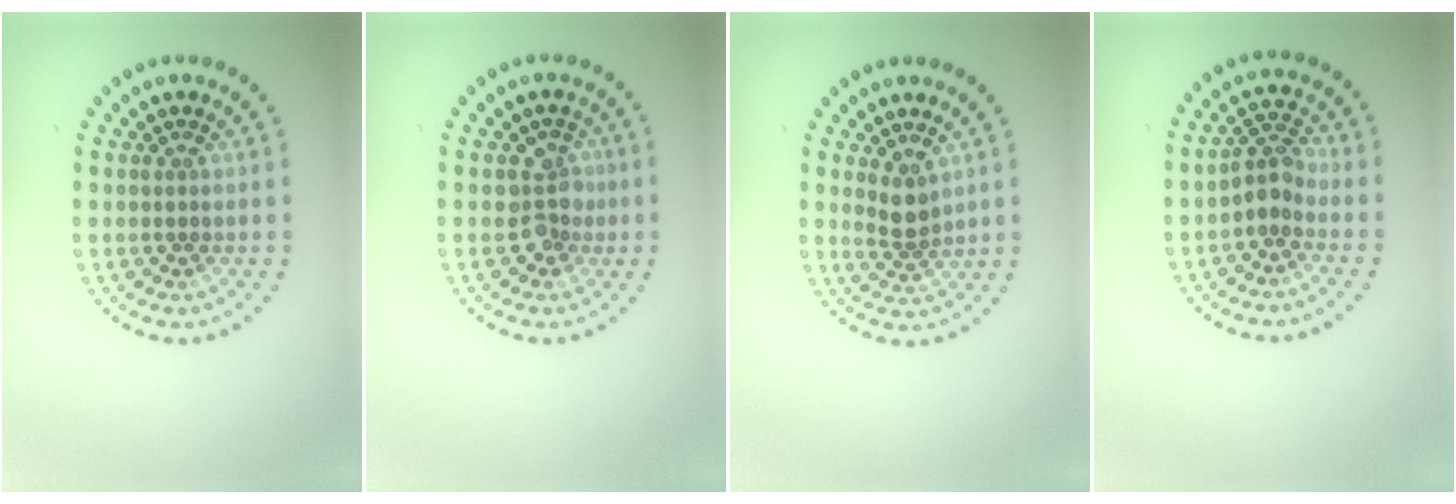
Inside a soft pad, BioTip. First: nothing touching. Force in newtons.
{"total": 2.6, "press": 2.2, "slide": 1.4}
{"total": 2.1, "press": 1.7, "slide": 1.3}
{"total": 2.0, "press": 1.7, "slide": 1.1}